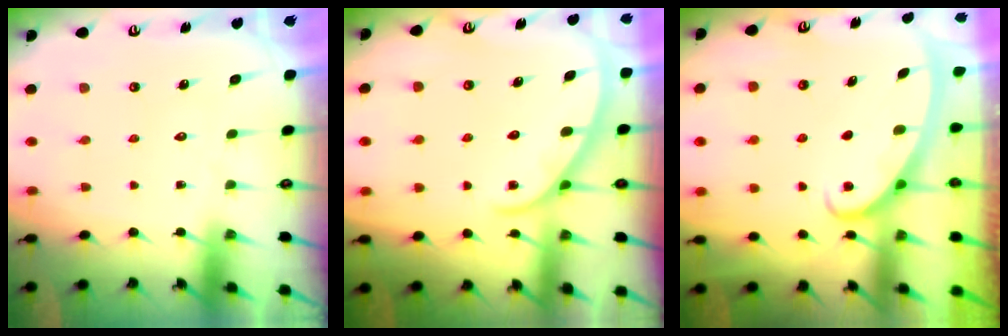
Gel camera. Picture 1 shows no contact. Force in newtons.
{"total": 2.7, "press": 2.6, "slide": 0.3}
{"total": 2.9, "press": 2.8, "slide": 0.4}